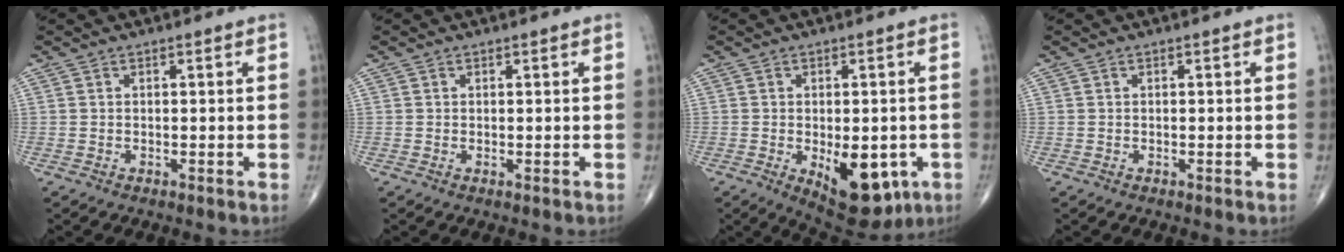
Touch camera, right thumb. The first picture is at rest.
{"total": 0.0}
{"total": 12.5, "force": [-3.7, 6.3, 10.1], "torque": [-0.111, -0.006, -0.035]}
{"total": 0.0}